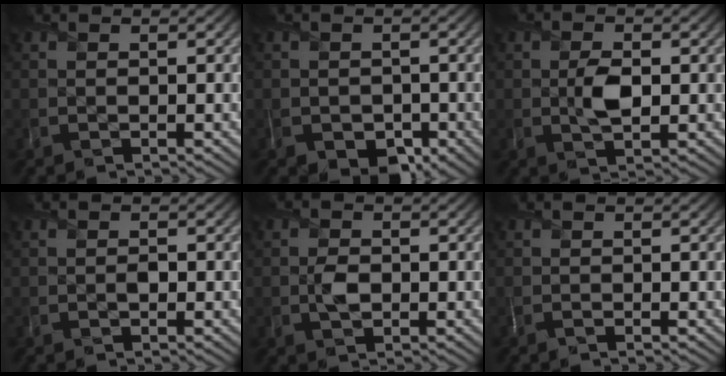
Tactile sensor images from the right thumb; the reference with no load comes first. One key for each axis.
{"total": 3.7, "fx": -1.5, "fy": 2.8, "fz": 1.9, "tx": -0.032, "ty": -0.018, "tz": -0.023}
{"total": 3.7, "fx": -0.1, "fy": 2.1, "fz": 3.1, "tx": -0.063, "ty": -0.004, "tz": 0.001}
{"total": 0.9, "fx": -0.3, "fy": 0.6, "fz": 0.6, "tx": -0.008, "ty": -0.001, "tz": -0.005}
{"total": 2.3, "fx": -0.3, "fy": 1.7, "fz": 1.6, "tx": -0.034, "ty": -0.002, "tz": -0.006}
{"total": 0.0}